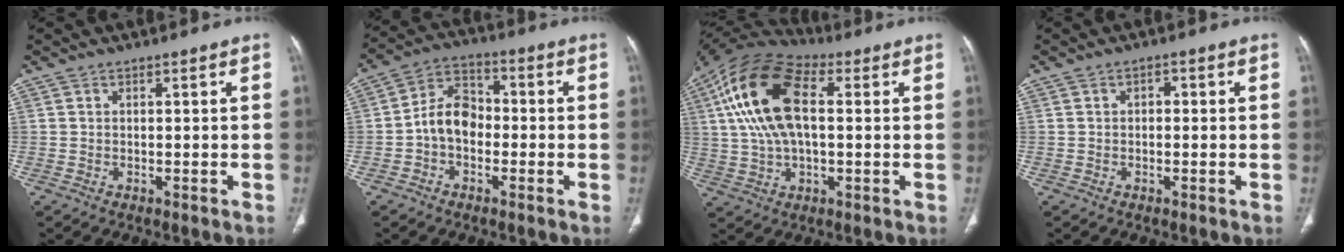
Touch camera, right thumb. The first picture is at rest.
{"total": 8.2, "force": [-1.5, 5.9, 5.5], "torque": [-0.081, 0.032, -0.042]}
{"total": 18.3, "force": [3.6, 9.5, 15.2], "torque": [-0.299, 0.027, 0.059]}
{"total": 1.3, "force": [0.1, 0.9, 1.0], "torque": [-0.008, 0.004, -0.004]}